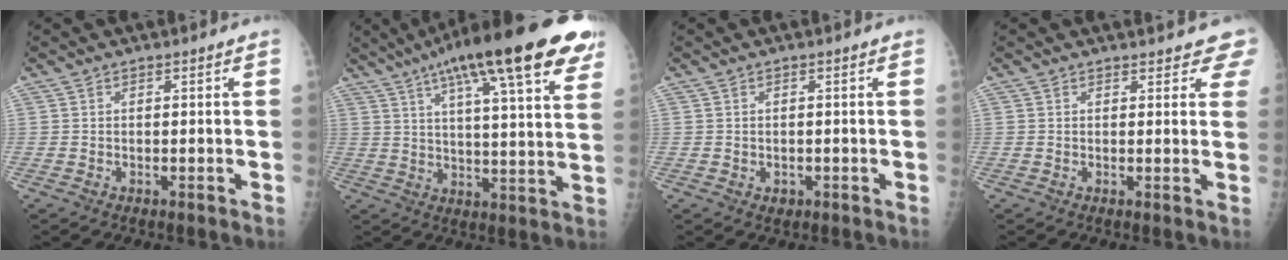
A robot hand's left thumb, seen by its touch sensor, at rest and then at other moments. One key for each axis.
{"total": 25.5, "fx": 14.9, "fy": 5.5, "fz": 20.0, "tx": -0.292, "ty": -0.010, "tz": 0.205}
{"total": 1.4, "fx": -0.4, "fy": 1.2, "fz": 0.6, "tx": -0.004, "ty": 0.001, "tz": -0.001}
{"total": 4.0, "fx": 3.6, "fy": 1.6, "fz": 0.6, "tx": 0.030, "ty": -0.015, "tz": 0.020}